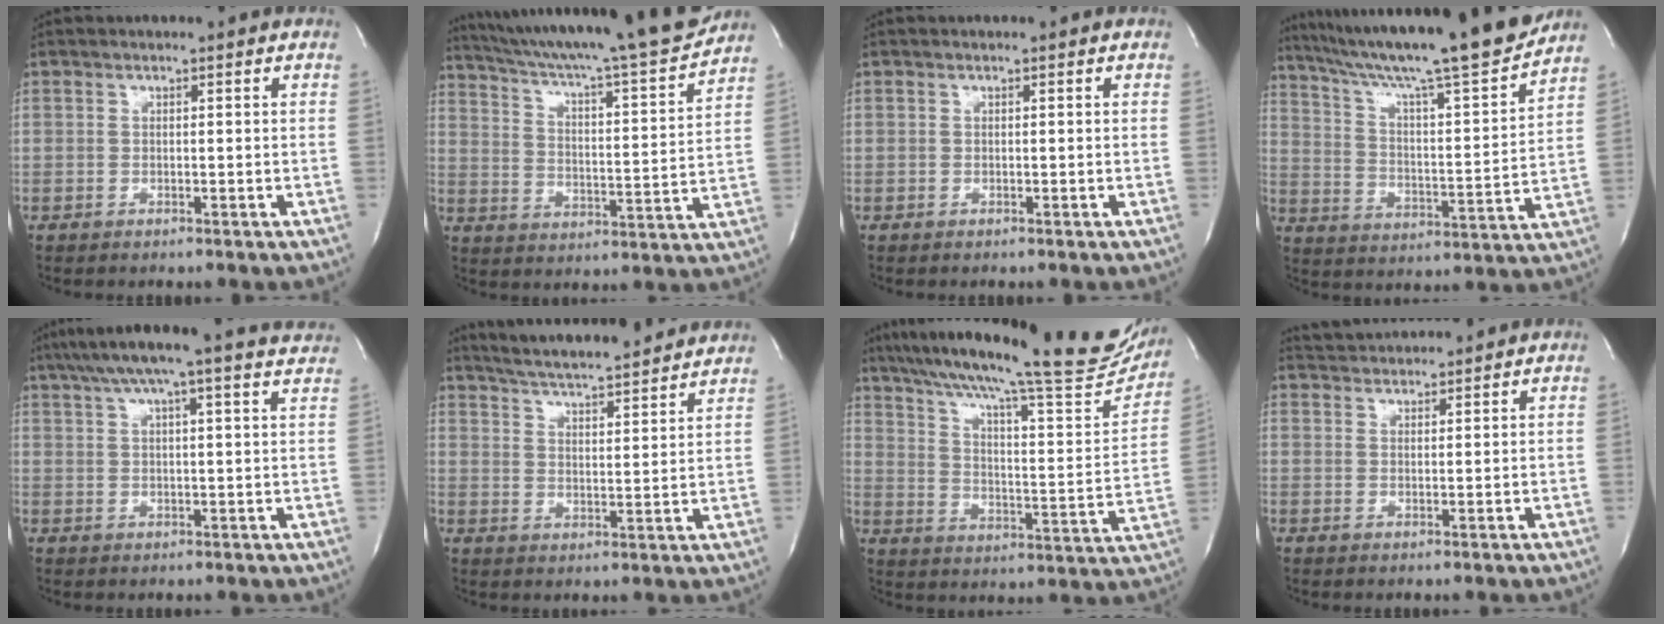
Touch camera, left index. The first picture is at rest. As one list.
[{"total": 23.1, "force": [20.8, 0.2, 10.1], "torque": [-0.171, -0.034, 0.298]}, {"total": 0.0}, {"total": 22.4, "force": [19.4, -0.5, 11.2], "torque": [-0.188, -0.027, 0.294]}, {"total": 18.2, "force": [15.6, 0.8, 9.3], "torque": [-0.158, 0.030, 0.197]}, {"total": 17.7, "force": [16.2, 1.4, 6.9], "torque": [-0.115, 0.016, 0.233]}, {"total": 30.4, "force": [25.2, 3.9, 16.6], "torque": [-0.272, -0.030, 0.338]}, {"total": 5.4, "force": [5.3, 0.4, 0.5], "torque": [-0.017, 0.031, 0.086]}]